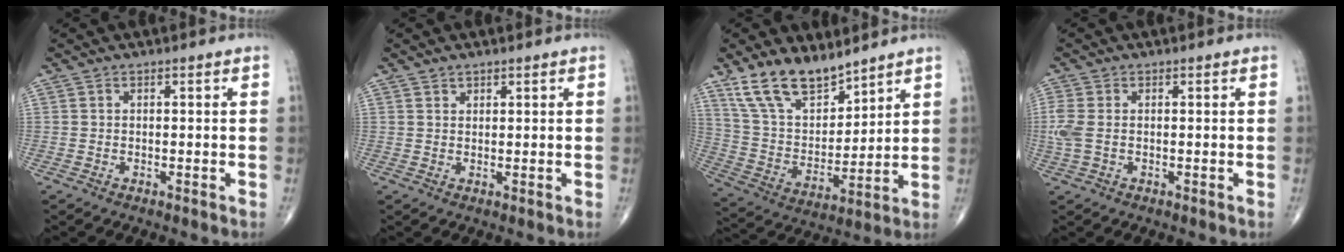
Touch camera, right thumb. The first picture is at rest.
{"total": 1.0, "force": [0.9, 0.5, 0.1], "torque": [0.009, -0.006, 0.011]}
{"total": 14.3, "force": [10.8, 6.3, 7.0], "torque": [-0.102, -0.058, 0.217]}
{"total": 4.0, "force": [-0.1, 2.4, 3.2], "torque": [-0.105, 0.003, -0.002]}